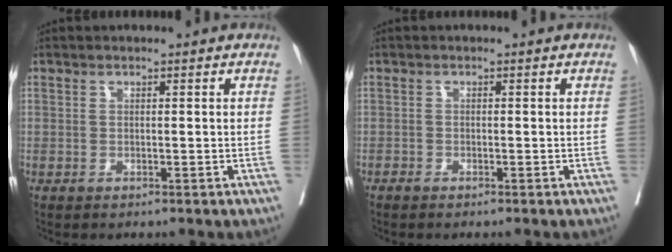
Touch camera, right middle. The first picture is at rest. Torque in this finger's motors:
{"motor_torque": [-0.14, 0.00, -0.04, -0.01]}